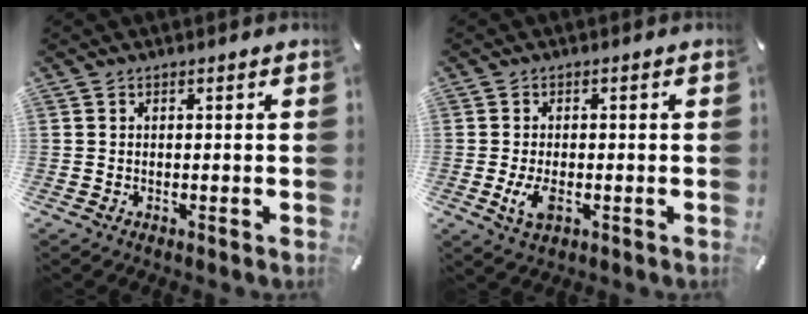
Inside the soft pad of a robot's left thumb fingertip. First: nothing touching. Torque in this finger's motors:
{"motor_torque": [0.01, 0.11, 0.07, 0.02, 0.04]}